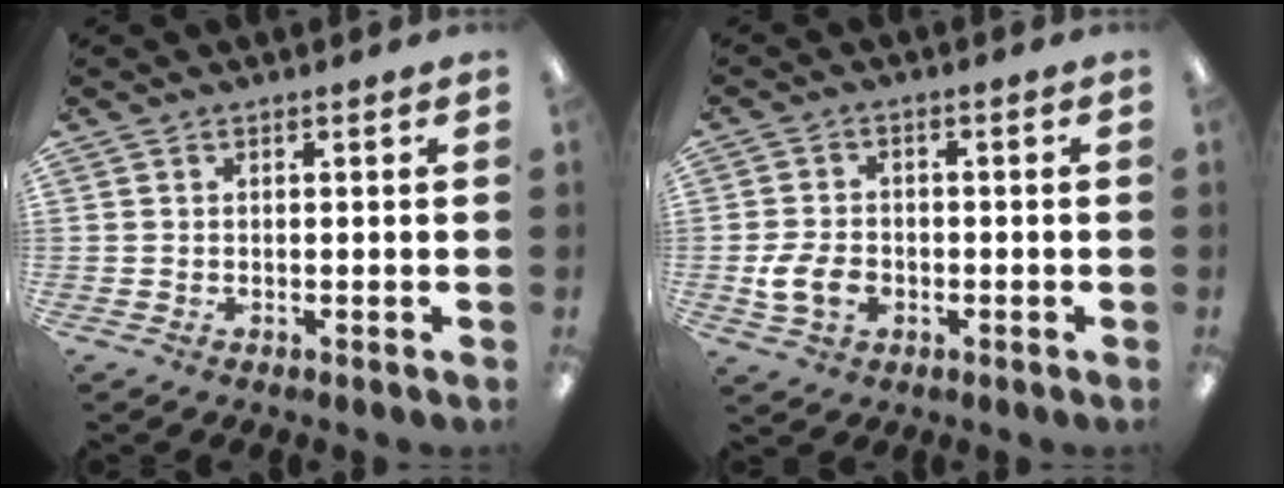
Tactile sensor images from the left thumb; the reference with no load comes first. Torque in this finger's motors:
{"motor_torque": [-0.33, 0.23, -0.11, 0.12, 0.05]}